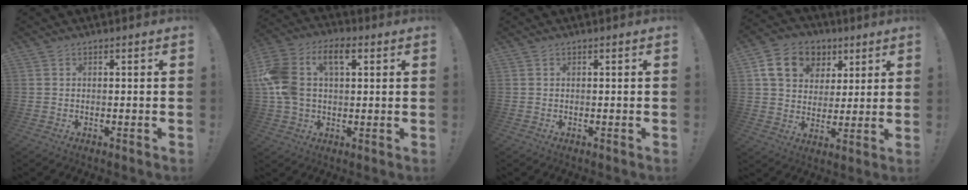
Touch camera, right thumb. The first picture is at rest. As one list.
[{"total": 15.0, "force": [3.8, 9.5, 10.9], "torque": [-0.224, 0.000, 0.066]}, {"total": 0.0}, {"total": 14.6, "force": [6.7, 11.1, 6.6], "torque": [-0.093, -0.023, 0.134]}]